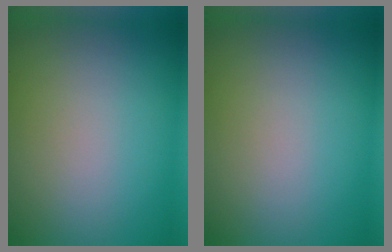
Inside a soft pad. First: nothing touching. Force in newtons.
{"total": 0.0}